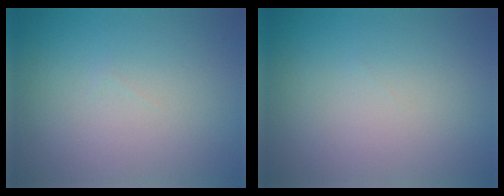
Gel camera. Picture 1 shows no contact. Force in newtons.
{"total": 0.0}